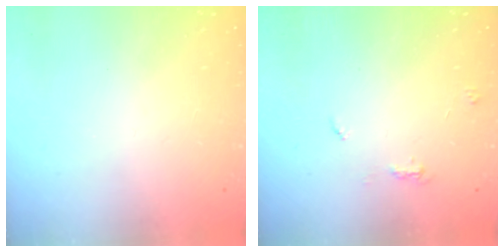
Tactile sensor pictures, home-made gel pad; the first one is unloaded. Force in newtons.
{"total": 5.6, "press": 5.6, "slide": 0.4}